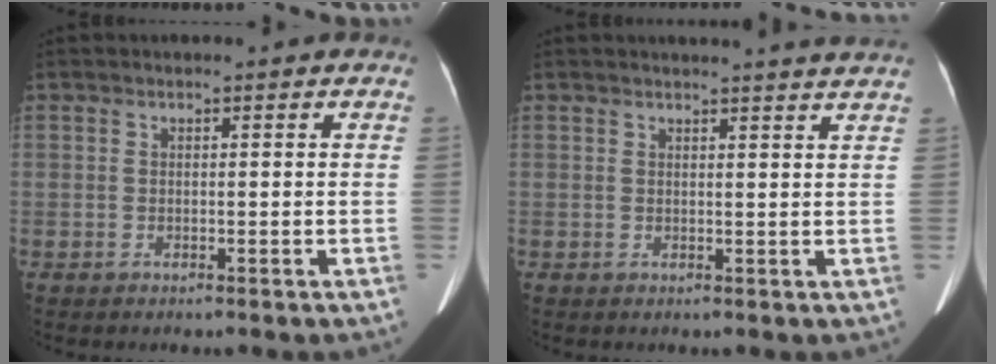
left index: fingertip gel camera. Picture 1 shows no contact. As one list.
[{"total": 7.8, "force": [7.4, -0.8, 2.3], "torque": [-0.023, -0.025, 0.063]}]